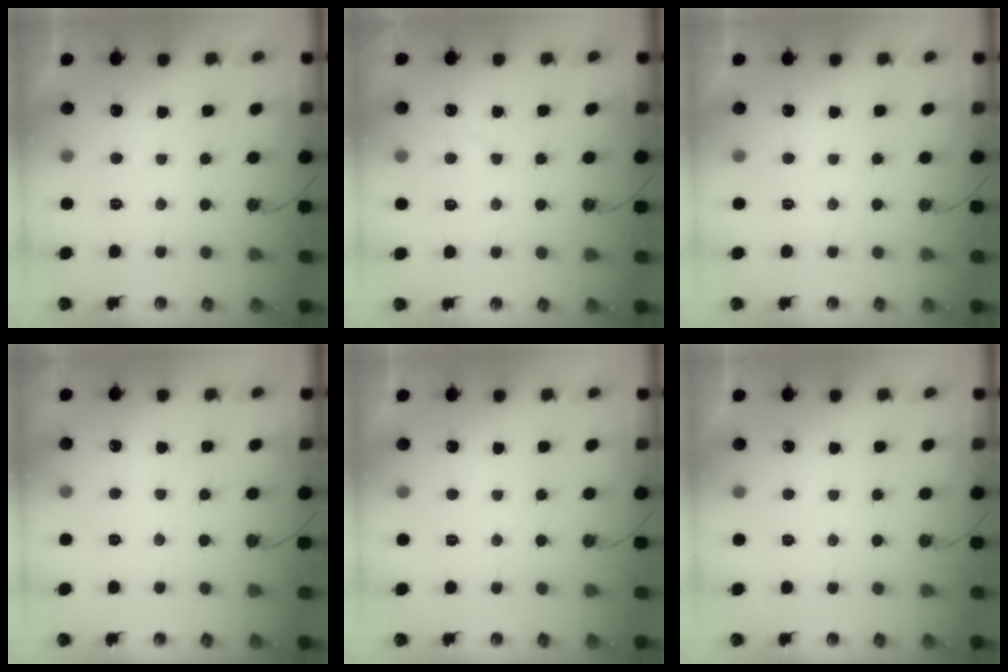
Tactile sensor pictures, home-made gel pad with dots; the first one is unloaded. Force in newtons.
{"total": 5.6, "press": 5.5, "slide": 0.7}
{"total": 0.0}
{"total": 2.4, "press": 2.4, "slide": 0.4}
{"total": 0.0}
{"total": 0.0}